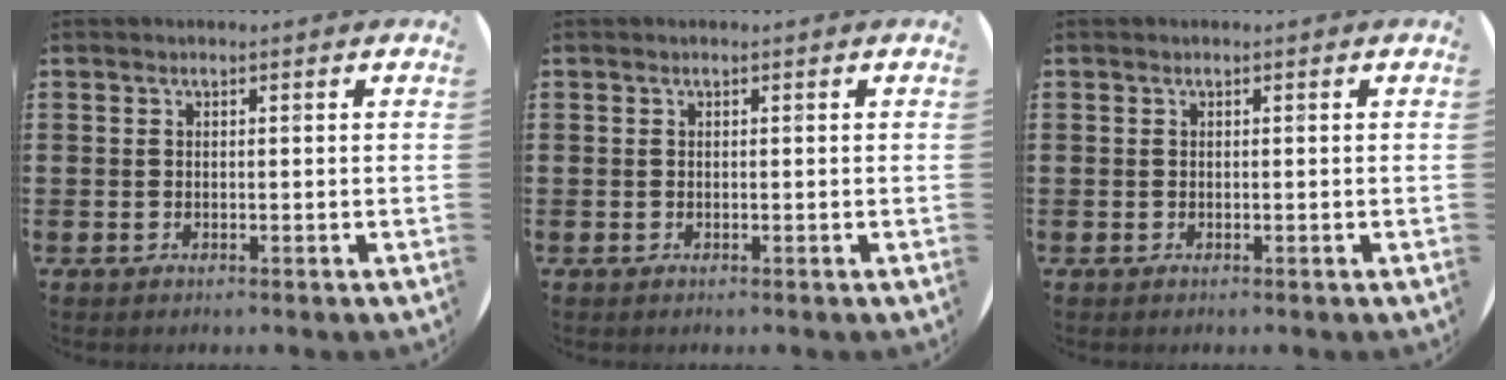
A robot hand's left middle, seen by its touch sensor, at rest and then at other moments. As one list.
[{"total": 0.0}, {"total": 0.0}]